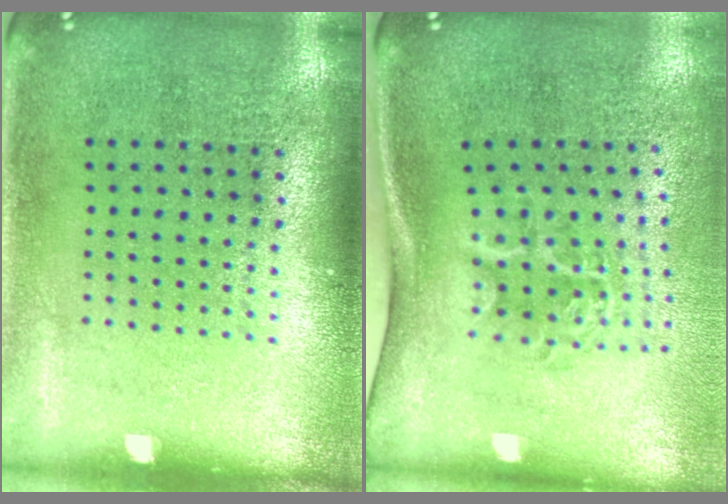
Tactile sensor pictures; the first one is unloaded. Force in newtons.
{"total": 2.0, "press": 1.3, "slide": 1.6}